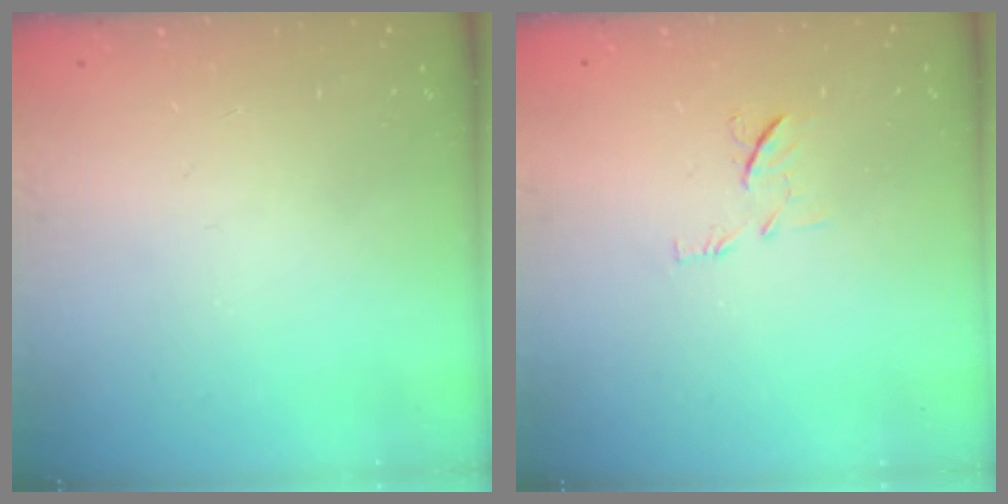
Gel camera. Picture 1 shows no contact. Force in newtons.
{"total": 6.5, "press": 6.5, "slide": 0.7}